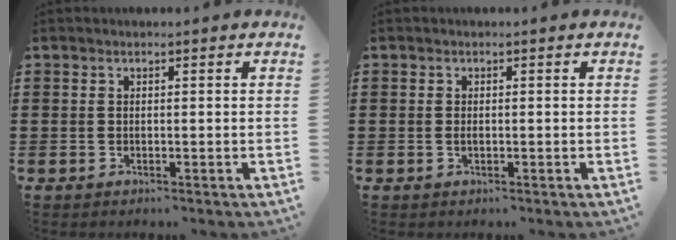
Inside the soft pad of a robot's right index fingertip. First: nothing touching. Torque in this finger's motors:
{"motor_torque": [1.07, 1.07, 0.19, 0.01]}